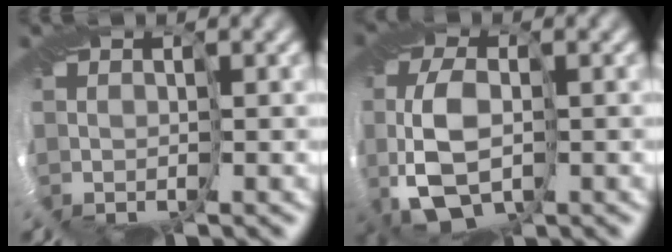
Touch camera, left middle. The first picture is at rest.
{"total": 6.5, "force": [-2.8, 3.5, 4.7], "torque": [-0.102, -0.016, -0.042]}